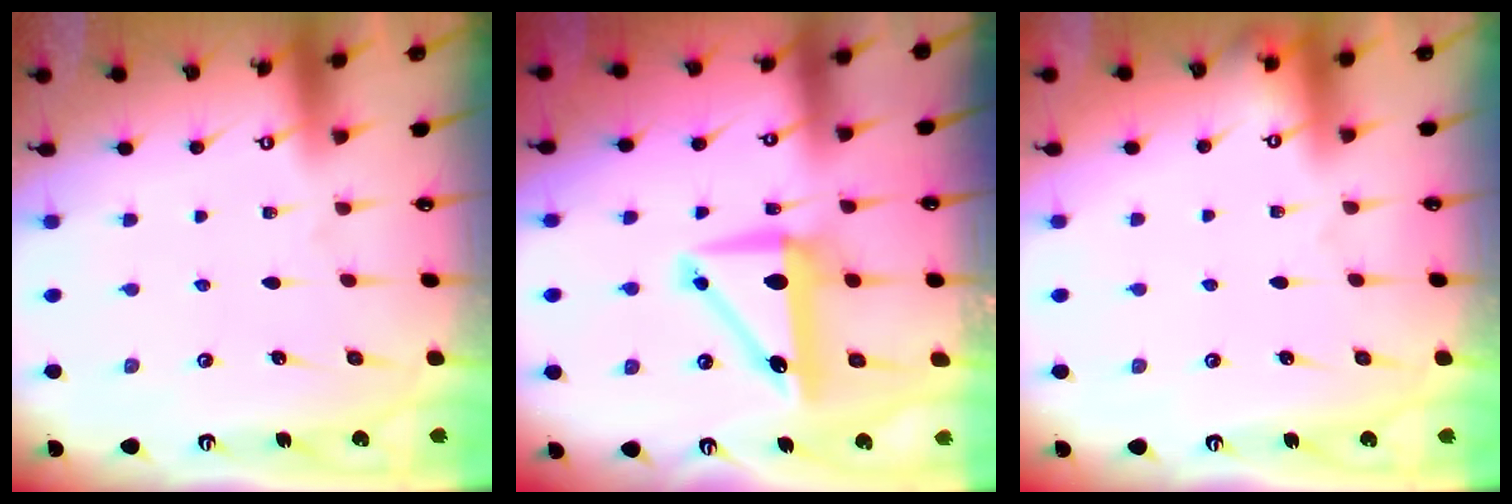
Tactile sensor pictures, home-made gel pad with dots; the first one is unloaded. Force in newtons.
{"total": 9.4, "press": 9.2, "slide": 1.9}
{"total": 0.0}